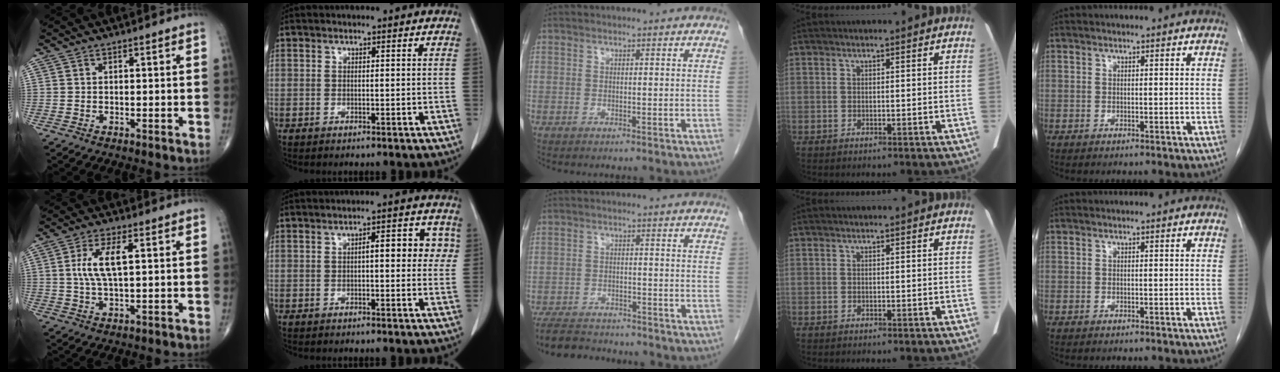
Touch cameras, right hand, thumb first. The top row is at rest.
{"thumb": {"total": 7.2, "force": [1.4, 2.5, 6.7], "torque": [-0.141, 0.002, 0.028]}, "index": {"total": 6.4, "force": [0.9, 2.3, 5.9], "torque": [-0.069, 0.023, 0.008]}, "middle": {"total": 8.0, "force": [-7.4, 2.0, 2.4], "torque": [-0.037, -0.010, -0.117]}}